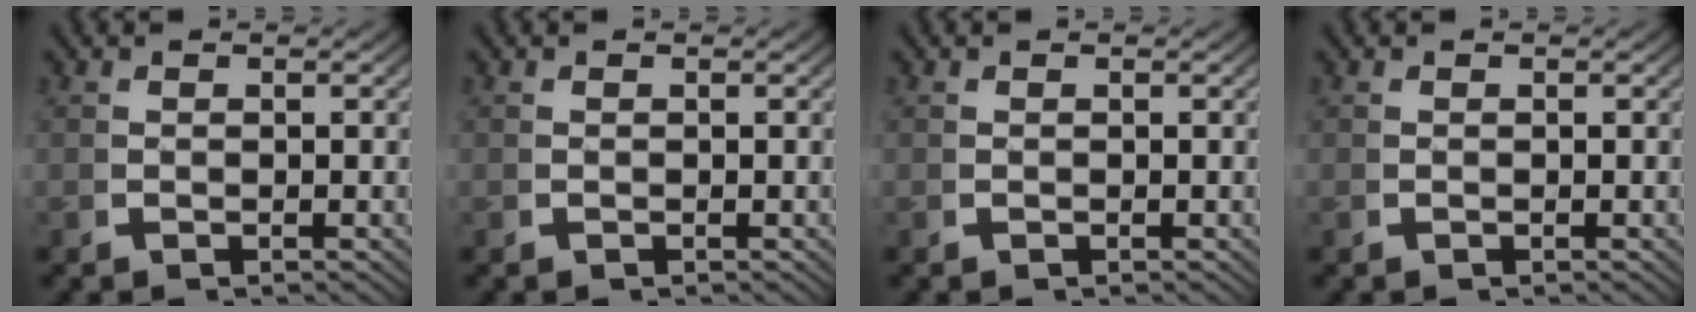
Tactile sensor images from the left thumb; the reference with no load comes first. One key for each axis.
{"total": 0.0}
{"total": 0.0}
{"total": 0.0}